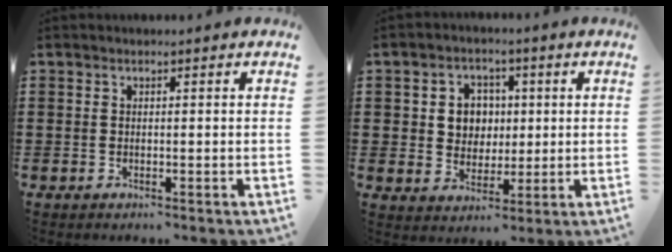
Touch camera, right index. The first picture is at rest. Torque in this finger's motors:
{"motor_torque": [0.15, -0.01, 0.37, 0.07]}